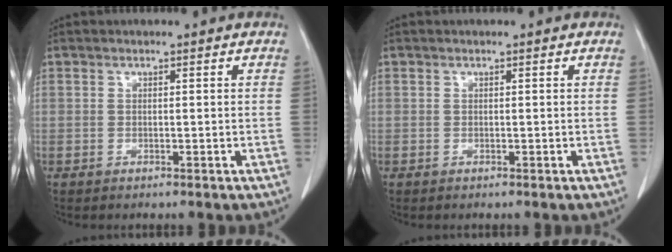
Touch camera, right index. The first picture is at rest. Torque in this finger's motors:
{"motor_torque": [0.00, 0.00, 0.00, 0.00]}